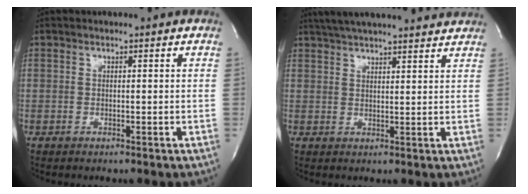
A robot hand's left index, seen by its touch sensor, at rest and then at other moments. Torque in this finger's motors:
{"motor_torque": [0.36, -0.35, 0.08, 0.06]}